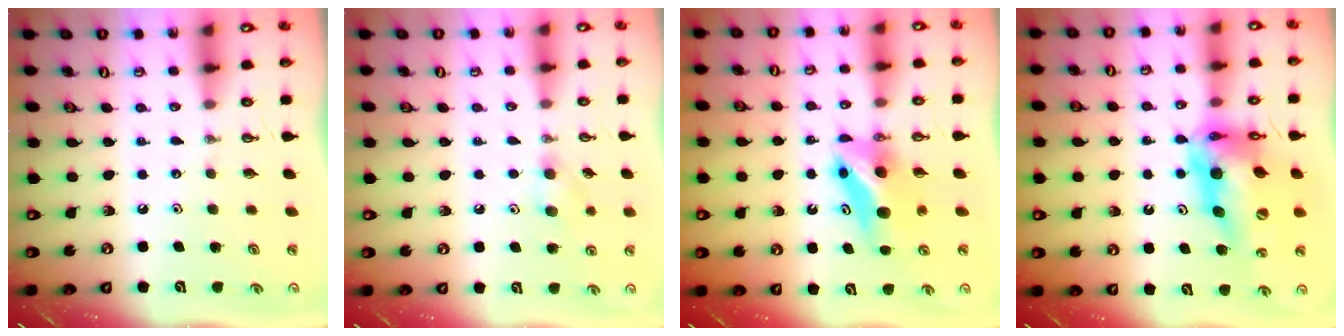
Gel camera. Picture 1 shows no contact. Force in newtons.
{"total": 6.5, "press": 6.4, "slide": 1.0}
{"total": 7.0, "press": 7.0, "slide": 0.6}
{"total": 18.9, "press": 18.8, "slide": 2.0}